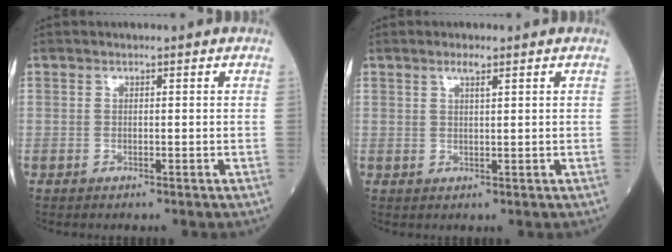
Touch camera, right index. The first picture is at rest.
{"total": 1.6, "force": [1.1, 0.1, 1.2], "torque": [-0.024, 0.001, 0.020]}